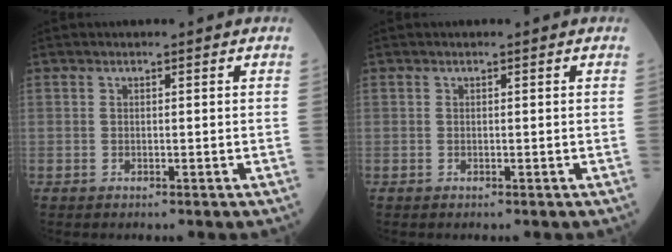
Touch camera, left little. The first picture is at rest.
{"total": 0.0}